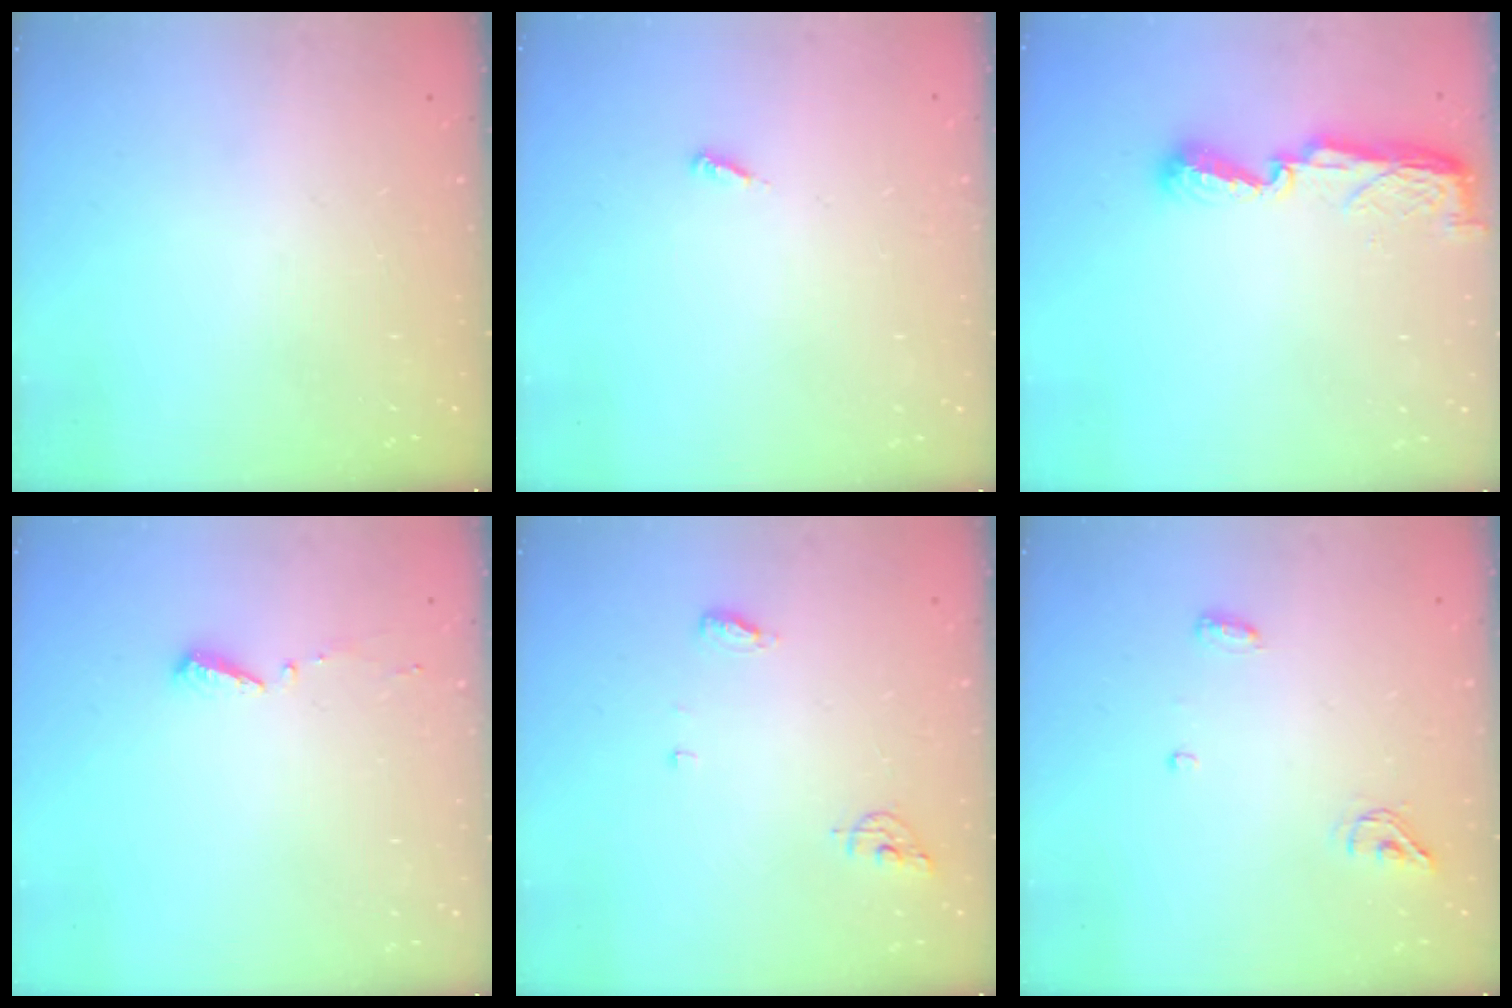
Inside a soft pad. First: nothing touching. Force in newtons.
{"total": 2.1, "press": 2.1, "slide": 0.1}
{"total": 8.5, "press": 8.5, "slide": 0.1}
{"total": 3.5, "press": 3.5, "slide": 0.3}
{"total": 5.5, "press": 5.5, "slide": 0.5}
{"total": 5.6, "press": 5.5, "slide": 1.0}